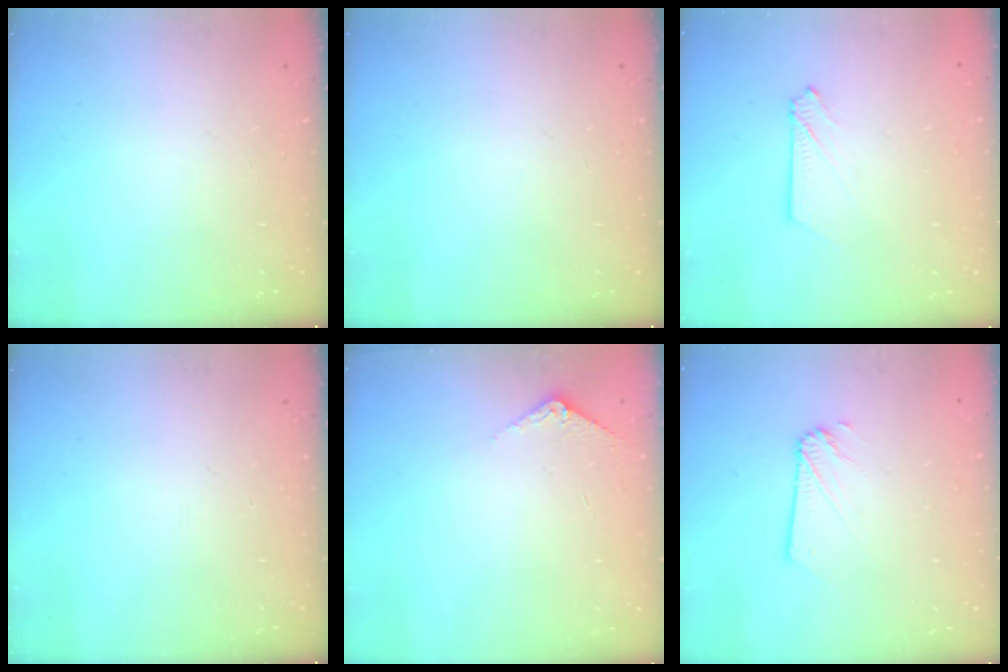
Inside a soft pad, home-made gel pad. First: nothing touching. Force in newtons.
{"total": 0.0}
{"total": 2.9, "press": 2.9, "slide": 0.4}
{"total": 0.0}
{"total": 4.3, "press": 4.3, "slide": 0.5}
{"total": 1.5, "press": 1.5, "slide": 0.2}